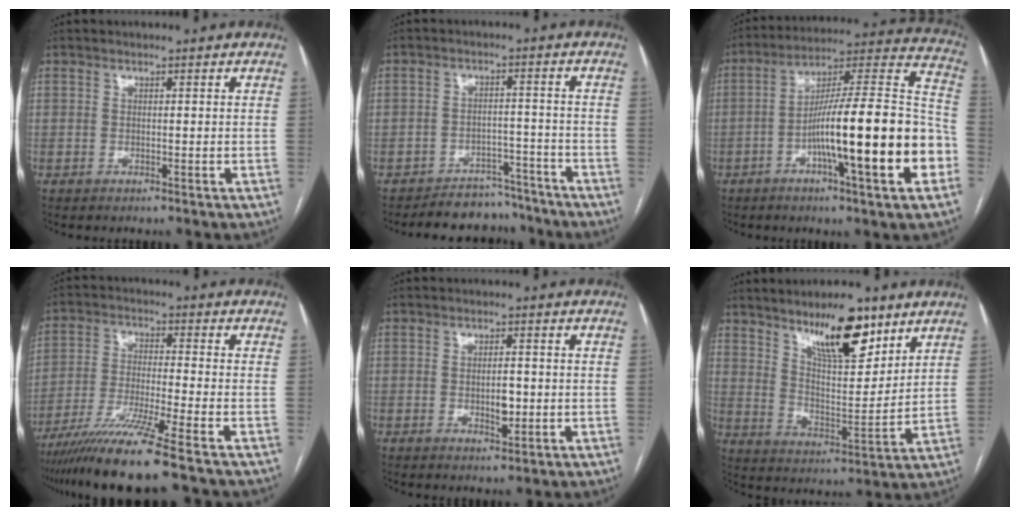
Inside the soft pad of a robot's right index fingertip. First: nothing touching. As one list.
[{"total": 7.9, "force": [-7.1, 3.4, -0.7], "torque": [0.032, 0.028, -0.101]}, {"total": 22.6, "force": [-6.7, 1.5, 21.5], "torque": [-0.290, 0.012, -0.105]}, {"total": 11.7, "force": [-8.9, -1.9, 7.4], "torque": [-0.135, -0.038, -0.155]}, {"total": 3.4, "force": [-0.5, 1.4, 3.1], "torque": [-0.049, 0.000, -0.003]}, {"total": 12.9, "force": [8.8, 3.6, 8.7], "torque": [-0.141, -0.002, 0.155]}]